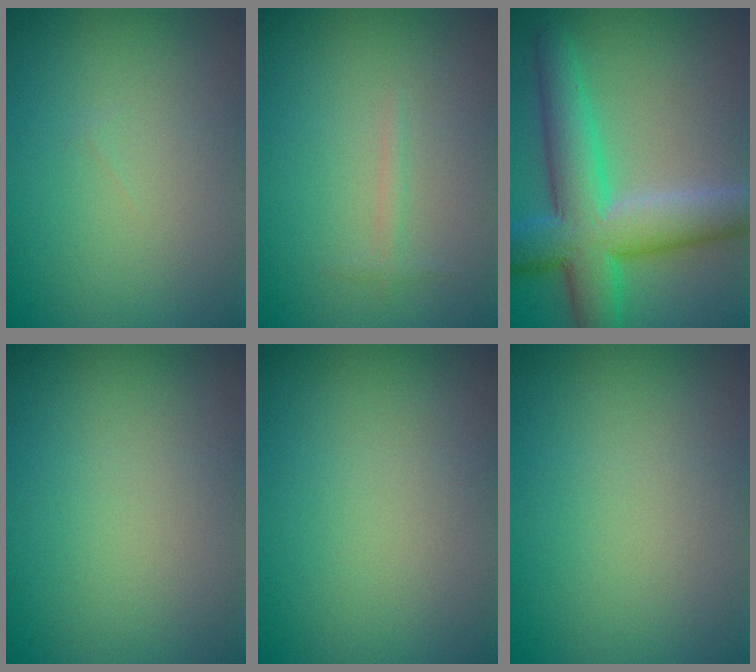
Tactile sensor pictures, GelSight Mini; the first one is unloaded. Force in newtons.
{"total": 0.7, "press": 0.7, "slide": 0.0}
{"total": 9.0, "press": 9.0, "slide": 0.2}
{"total": 0.0}
{"total": 0.0}
{"total": 0.0}